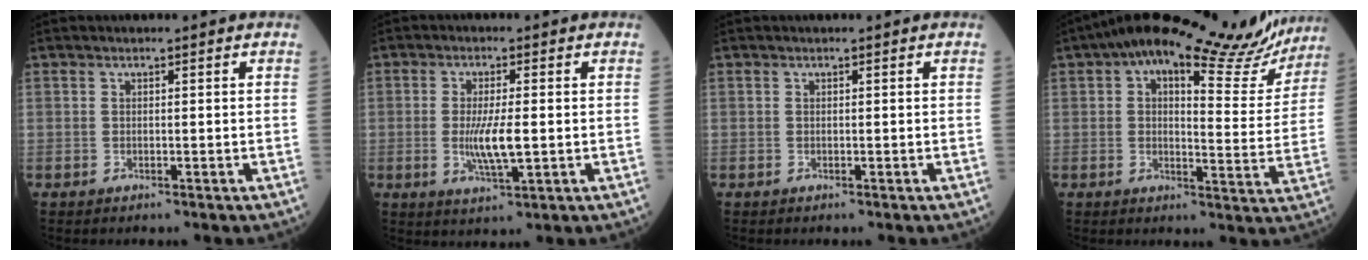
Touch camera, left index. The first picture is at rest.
{"total": 5.9, "force": [-0.5, 1.0, 5.8], "torque": [-0.119, -0.012, -0.009]}
{"total": 0.0}
{"total": 19.3, "force": [15.8, 5.3, 9.6], "torque": [-0.123, 0.009, 0.185]}